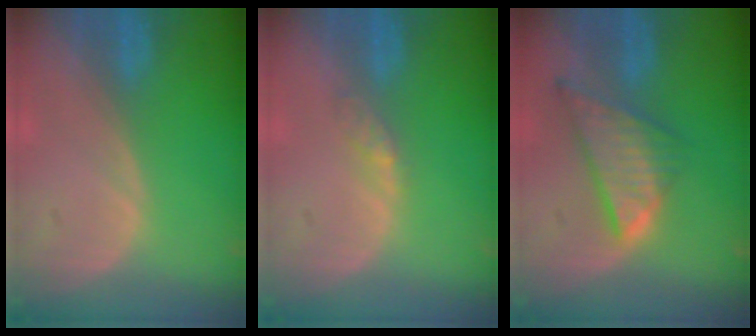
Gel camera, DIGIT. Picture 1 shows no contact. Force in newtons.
{"total": 2.2, "press": 1.9, "slide": 1.2}
{"total": 8.7, "press": 7.4, "slide": 4.6}